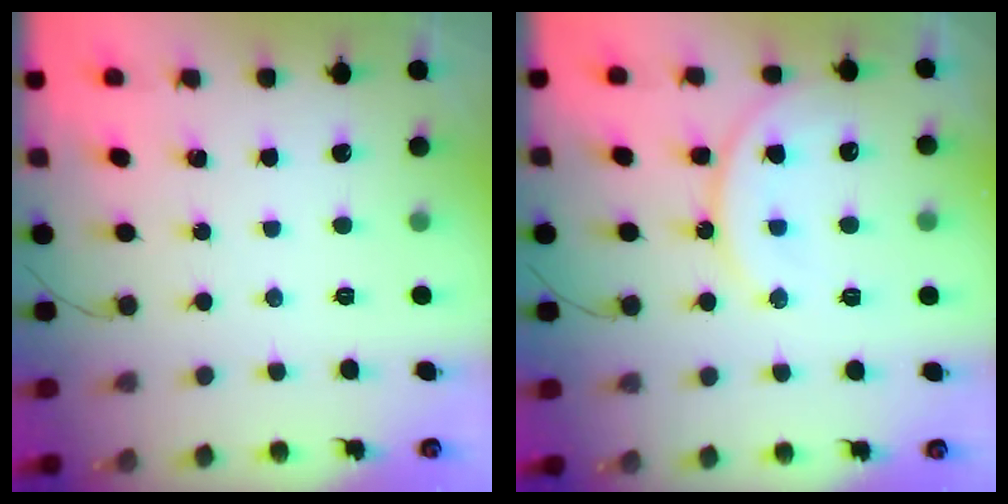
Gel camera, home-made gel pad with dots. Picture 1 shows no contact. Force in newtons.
{"total": 13.1, "press": 13.0, "slide": 1.1}